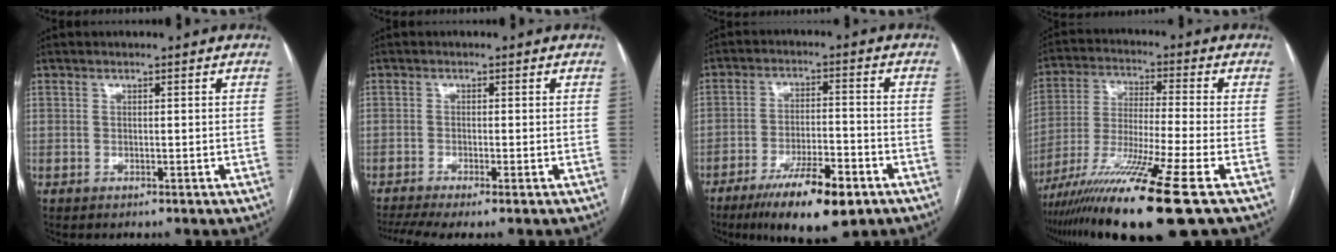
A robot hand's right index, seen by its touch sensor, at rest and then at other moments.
{"total": 5.3, "force": [-3.7, 0.5, 3.9], "torque": [-0.070, -0.008, -0.066]}
{"total": 12.0, "force": [-7.4, 2.7, 9.1], "torque": [-0.156, -0.014, -0.117]}
{"total": 16.4, "force": [-10.2, -1.4, 12.7], "torque": [-0.238, -0.044, -0.184]}